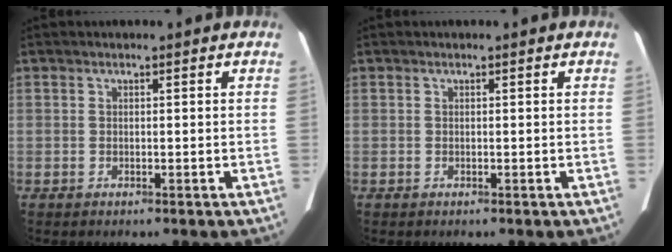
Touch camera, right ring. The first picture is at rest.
{"total": 0.0}